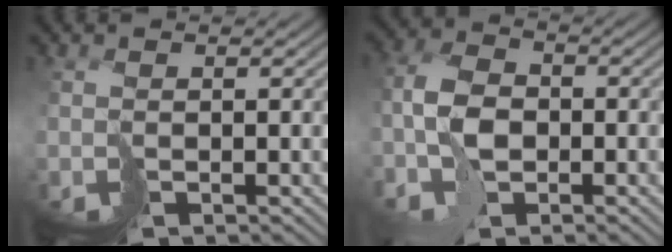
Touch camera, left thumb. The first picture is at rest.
{"total": 5.6, "force": [-1.7, 3.5, 4.1], "torque": [-0.092, 0.005, -0.045]}